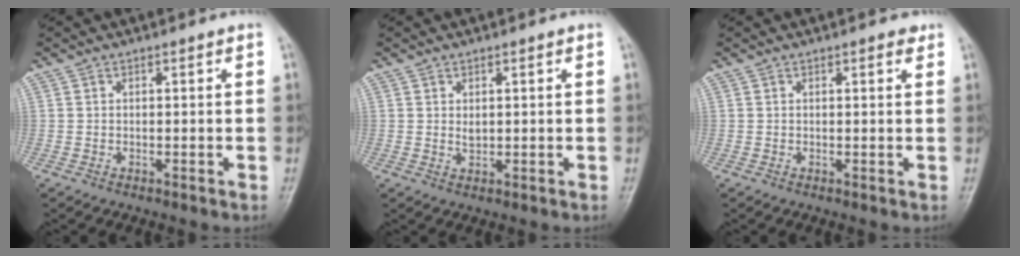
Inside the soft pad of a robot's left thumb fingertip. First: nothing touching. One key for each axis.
{"total": 1.5, "fx": 0.5, "fy": 0.9, "fz": 1.1, "tx": -0.014, "ty": -0.005, "tz": 0.011}
{"total": 1.3, "fx": 0.8, "fy": 0.5, "fz": 0.8, "tx": -0.007, "ty": -0.002, "tz": 0.008}